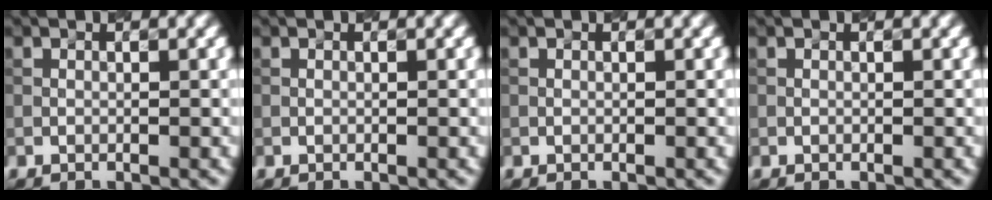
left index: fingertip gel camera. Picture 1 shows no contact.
{"total": 0.0}
{"total": 0.0}
{"total": 0.0}